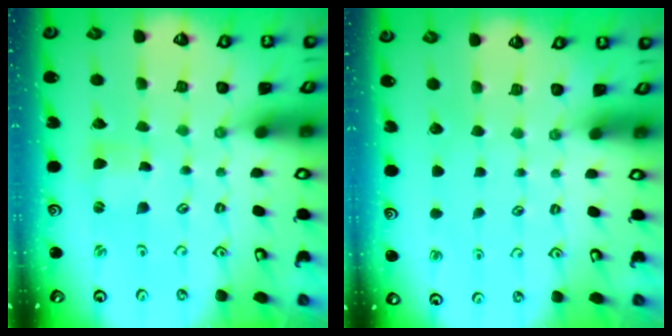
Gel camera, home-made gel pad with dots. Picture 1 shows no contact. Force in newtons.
{"total": 0.0}